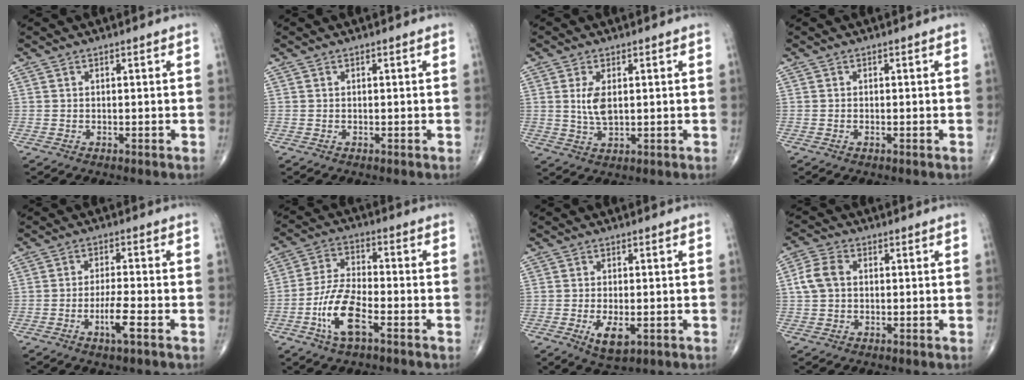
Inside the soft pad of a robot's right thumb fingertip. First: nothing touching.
{"total": 0.0}
{"total": 4.7, "force": [0.8, 2.2, 4.0], "torque": [-0.080, -0.009, 0.022]}
{"total": 0.0}
{"total": 5.3, "force": [-2.3, 0.7, 4.7], "torque": [-0.094, 0.010, -0.044]}
{"total": 10.5, "force": [-4.5, 4.0, 8.7], "torque": [-0.180, 0.022, -0.087]}
{"total": 5.2, "force": [-1.6, 2.4, 4.4], "torque": [-0.074, -0.009, -0.022]}
{"total": 5.5, "force": [0.5, 4.0, 3.7], "torque": [-0.080, 0.017, 0.005]}